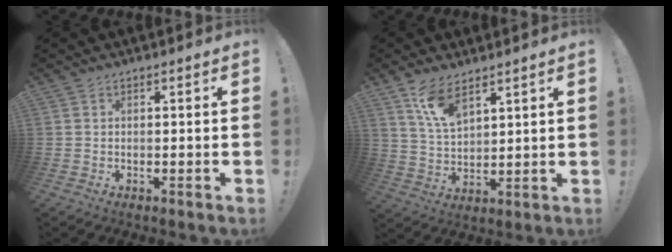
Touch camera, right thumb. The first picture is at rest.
{"total": 9.3, "force": [6.8, 3.7, 5.1], "torque": [-0.097, -0.034, 0.126]}